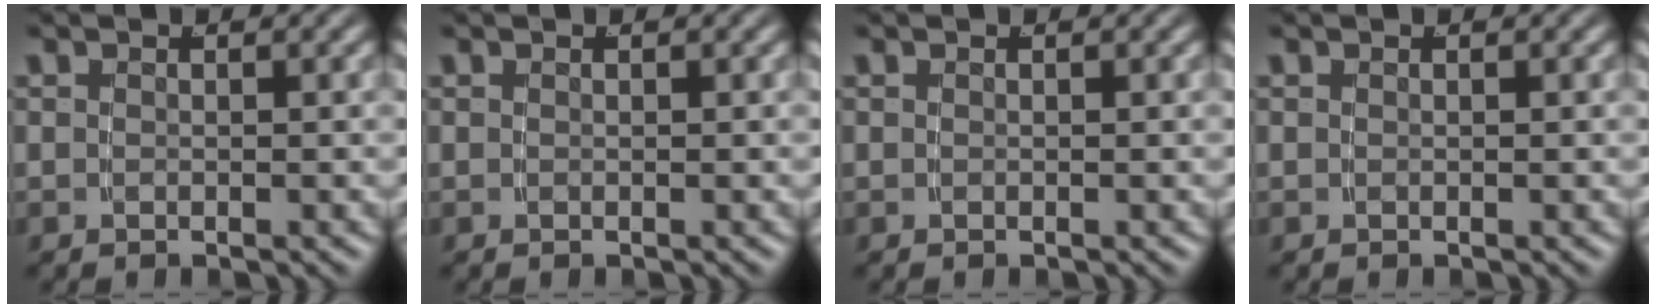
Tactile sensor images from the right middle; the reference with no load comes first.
{"total": 0.0}
{"total": 0.0}
{"total": 0.0}